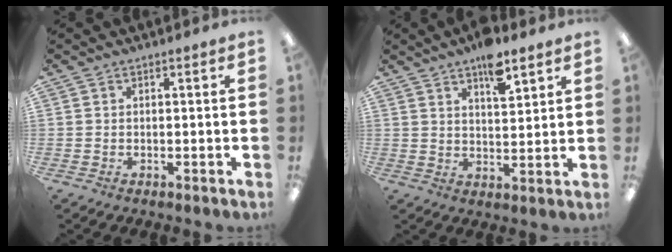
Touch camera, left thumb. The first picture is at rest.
{"total": 8.2, "force": [5.8, 2.9, 5.0], "torque": [-0.065, -0.036, 0.095]}